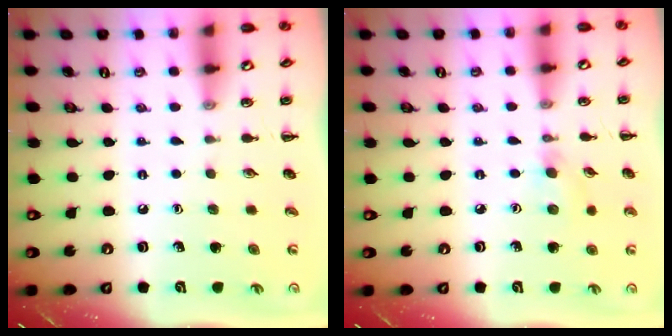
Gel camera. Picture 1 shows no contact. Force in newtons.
{"total": 4.4, "press": 4.1, "slide": 1.7}